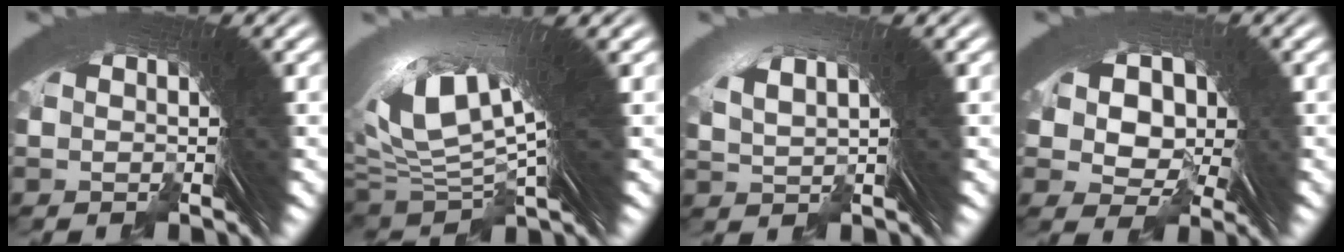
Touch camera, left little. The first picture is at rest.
{"total": 10.5, "force": [3.4, 6.0, 7.9], "torque": [-0.151, 0.004, 0.060]}
{"total": 0.8, "force": [0.5, -0.3, 0.6], "torque": [-0.017, -0.004, 0.023]}
{"total": 6.0, "force": [-0.8, 5.1, 3.1], "torque": [-0.091, -0.047, 0.010]}